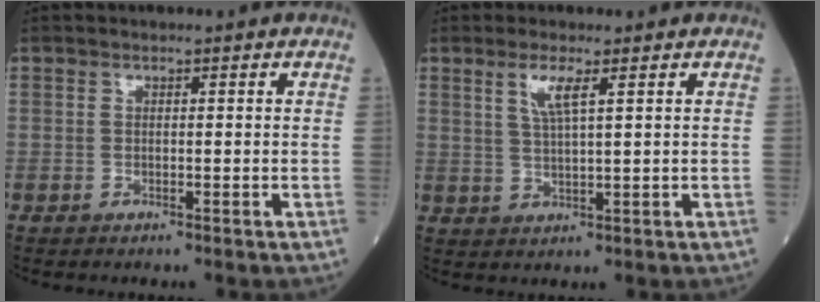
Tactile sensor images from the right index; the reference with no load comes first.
{"total": 3.6, "force": [1.8, 0.1, 3.1], "torque": [-0.068, -0.002, 0.040]}